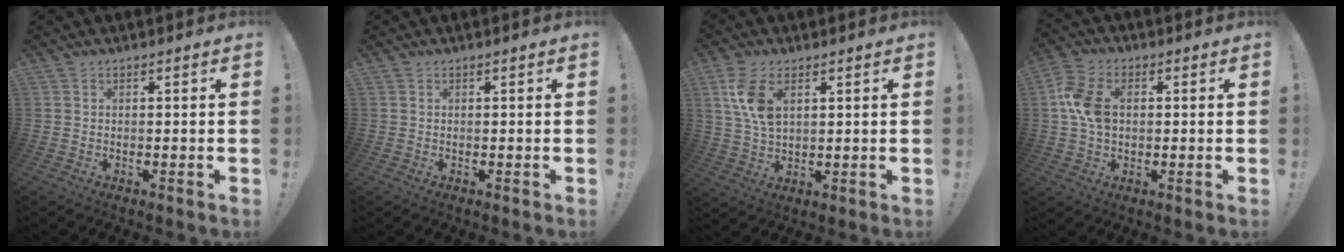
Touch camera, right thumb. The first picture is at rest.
{"total": 0.0}
{"total": 8.9, "force": [3.6, 5.0, 6.5], "torque": [-0.133, -0.010, 0.064]}
{"total": 10.1, "force": [1.0, 7.0, 7.2], "torque": [-0.139, 0.009, 0.019]}